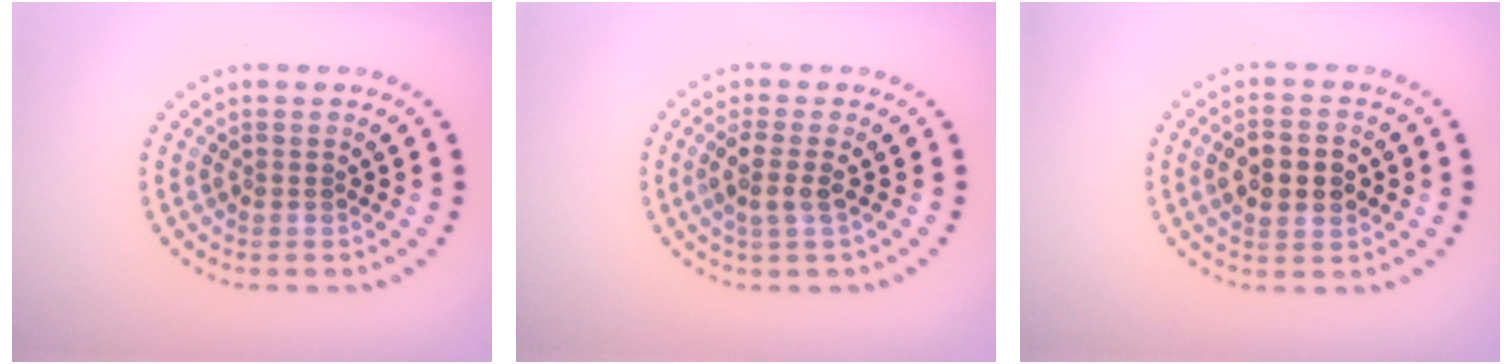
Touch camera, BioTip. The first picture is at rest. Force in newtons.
{"total": 2.1, "press": 1.7, "slide": 1.2}
{"total": 4.7, "press": 4.7, "slide": 0.3}